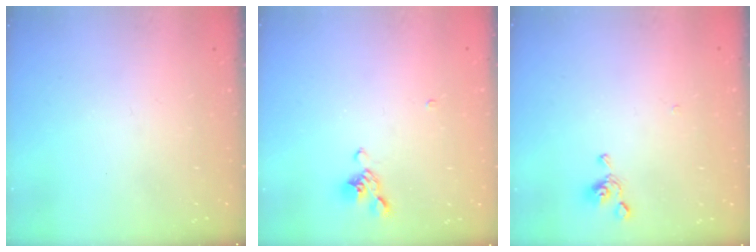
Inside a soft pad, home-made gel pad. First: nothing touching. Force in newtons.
{"total": 1.8, "press": 1.5, "slide": 1.0}
{"total": 3.8, "press": 3.8, "slide": 0.6}